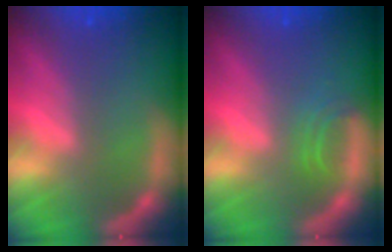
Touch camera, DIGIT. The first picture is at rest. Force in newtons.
{"total": 1.9}